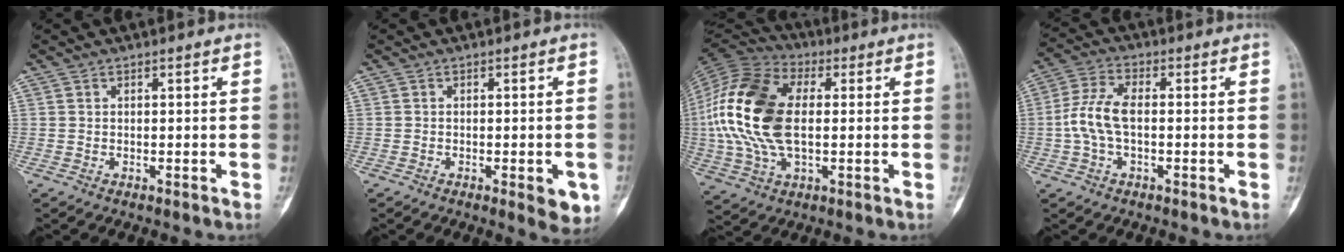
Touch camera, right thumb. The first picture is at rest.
{"total": 5.2, "force": [-1.9, 1.8, 4.5], "torque": [-0.040, -0.003, -0.017]}
{"total": 19.7, "force": [1.1, 11.4, 16.0], "torque": [-0.343, 0.012, 0.016]}
{"total": 7.8, "force": [-0.7, 3.9, 6.7], "torque": [-0.155, 0.023, -0.018]}